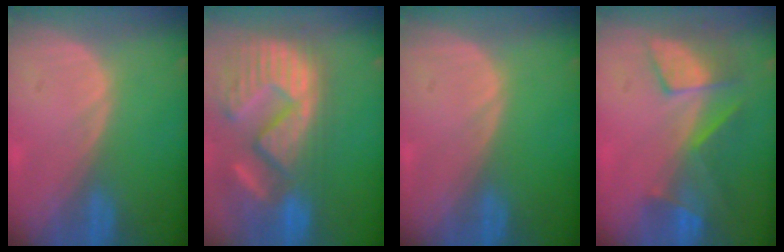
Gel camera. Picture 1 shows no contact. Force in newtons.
{"total": 15.3, "press": 12.5, "slide": 8.8}
{"total": 0.0}
{"total": 8.1, "press": 7.2, "slide": 3.9}